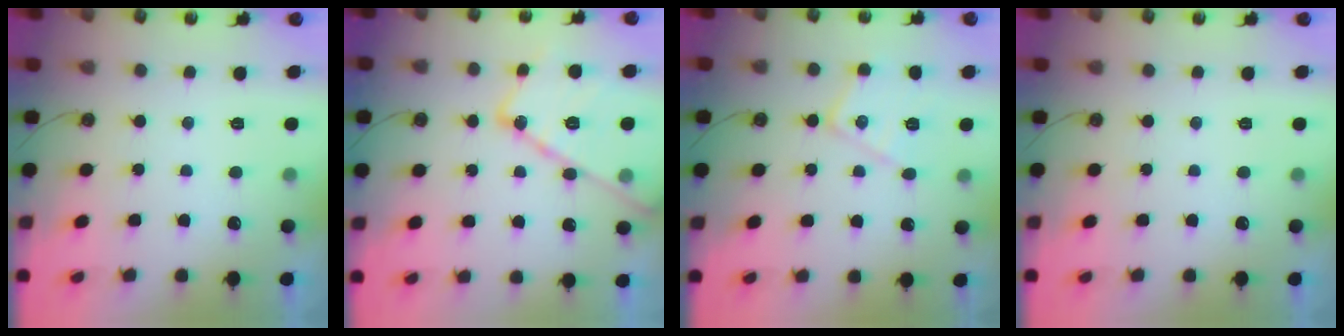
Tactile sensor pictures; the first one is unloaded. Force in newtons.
{"total": 19.4, "press": 19.3, "slide": 1.7}
{"total": 11.0, "press": 11.0, "slide": 0.5}
{"total": 0.0}